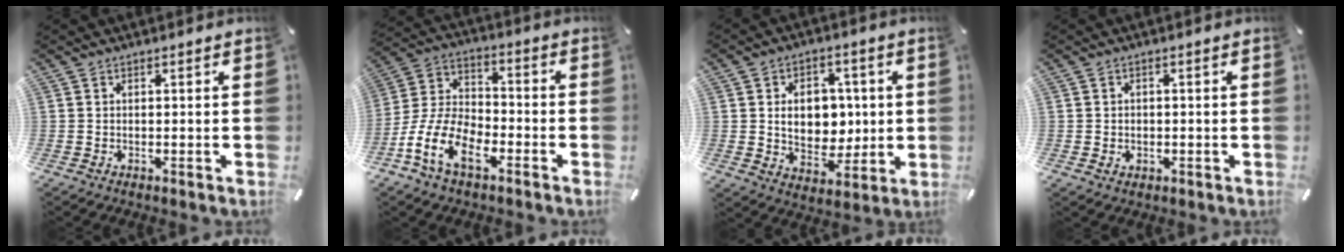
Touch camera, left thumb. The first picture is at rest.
{"total": 13.0, "force": [-7.5, 7.0, 7.9], "torque": [-0.180, 0.025, -0.148]}
{"total": 11.5, "force": [1.0, 8.9, 7.2], "torque": [-0.106, 0.007, 0.020]}
{"total": 1.4, "force": [-0.2, 1.4, 0.4], "torque": [-0.011, 0.007, -0.006]}